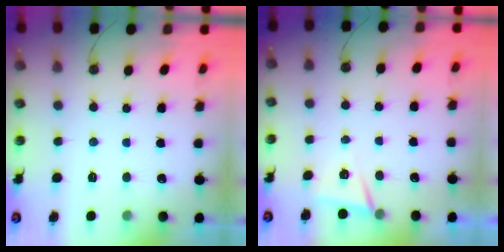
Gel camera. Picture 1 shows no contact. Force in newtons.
{"total": 4.5, "press": 2.3, "slide": 3.8}